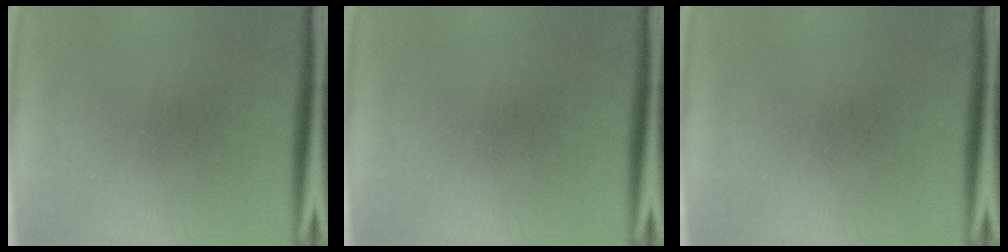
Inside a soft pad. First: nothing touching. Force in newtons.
{"total": 0.0}
{"total": 0.0}